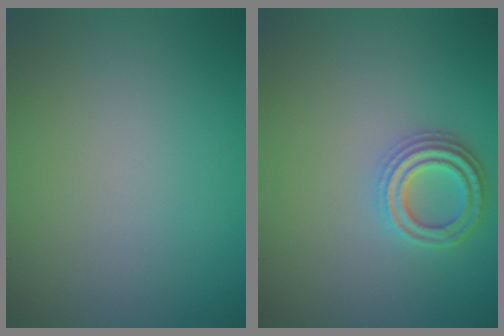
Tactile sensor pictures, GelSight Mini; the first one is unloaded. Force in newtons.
{"total": 3.0, "press": 2.7, "slide": 1.1}